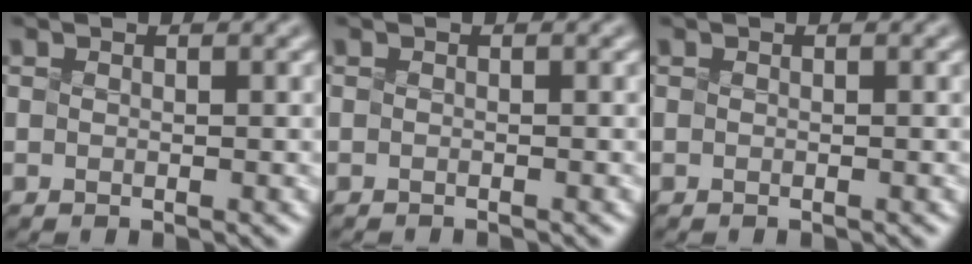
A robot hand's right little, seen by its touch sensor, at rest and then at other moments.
{"total": 1.0, "force": [-1.0, 0.1, 0.2], "torque": [0.003, -0.004, -0.016]}
{"total": 0.0}